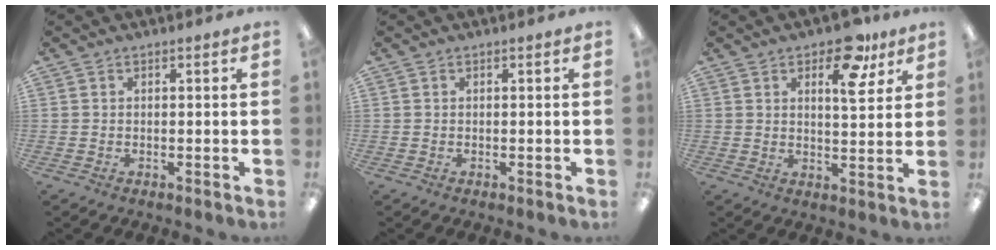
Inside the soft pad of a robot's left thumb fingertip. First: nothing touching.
{"total": 0.0}
{"total": 11.5, "force": [6.8, 5.2, 7.8], "torque": [-0.095, -0.027, 0.109]}